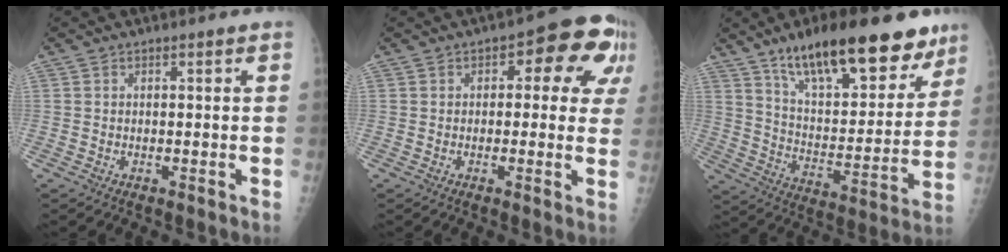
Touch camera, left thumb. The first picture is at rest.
{"total": 11.2, "force": [3.2, 5.6, 9.2], "torque": [-0.059, 0.018, 0.029]}
{"total": 24.6, "force": [16.4, 9.0, 16.0], "torque": [-0.194, -0.059, 0.261]}